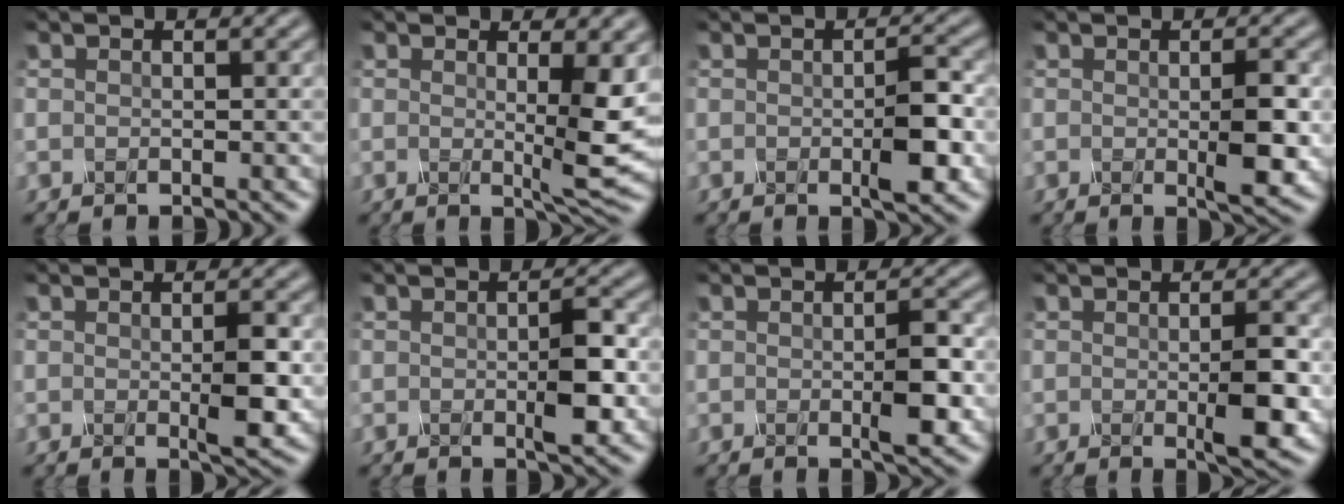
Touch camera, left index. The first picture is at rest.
{"total": 5.2, "force": [0.1, 0.7, 5.2], "torque": [-0.087, -0.007, 0.009]}
{"total": 3.2, "force": [-0.8, 0.4, 3.0], "torque": [-0.063, 0.000, -0.011]}
{"total": 3.3, "force": [-0.5, 0.4, 3.2], "torque": [-0.064, -0.003, -0.003]}
{"total": 3.0, "force": [-0.3, 0.3, 2.9], "torque": [-0.059, -0.002, -0.001]}
{"total": 2.8, "force": [-0.6, 0.3, 2.8], "torque": [-0.059, 0.000, -0.007]}
{"total": 2.9, "force": [-0.6, 0.3, 2.8], "torque": [-0.058, 0.000, -0.007]}
{"total": 3.8, "force": [-0.7, 0.5, 3.7], "torque": [-0.071, -0.005, -0.005]}